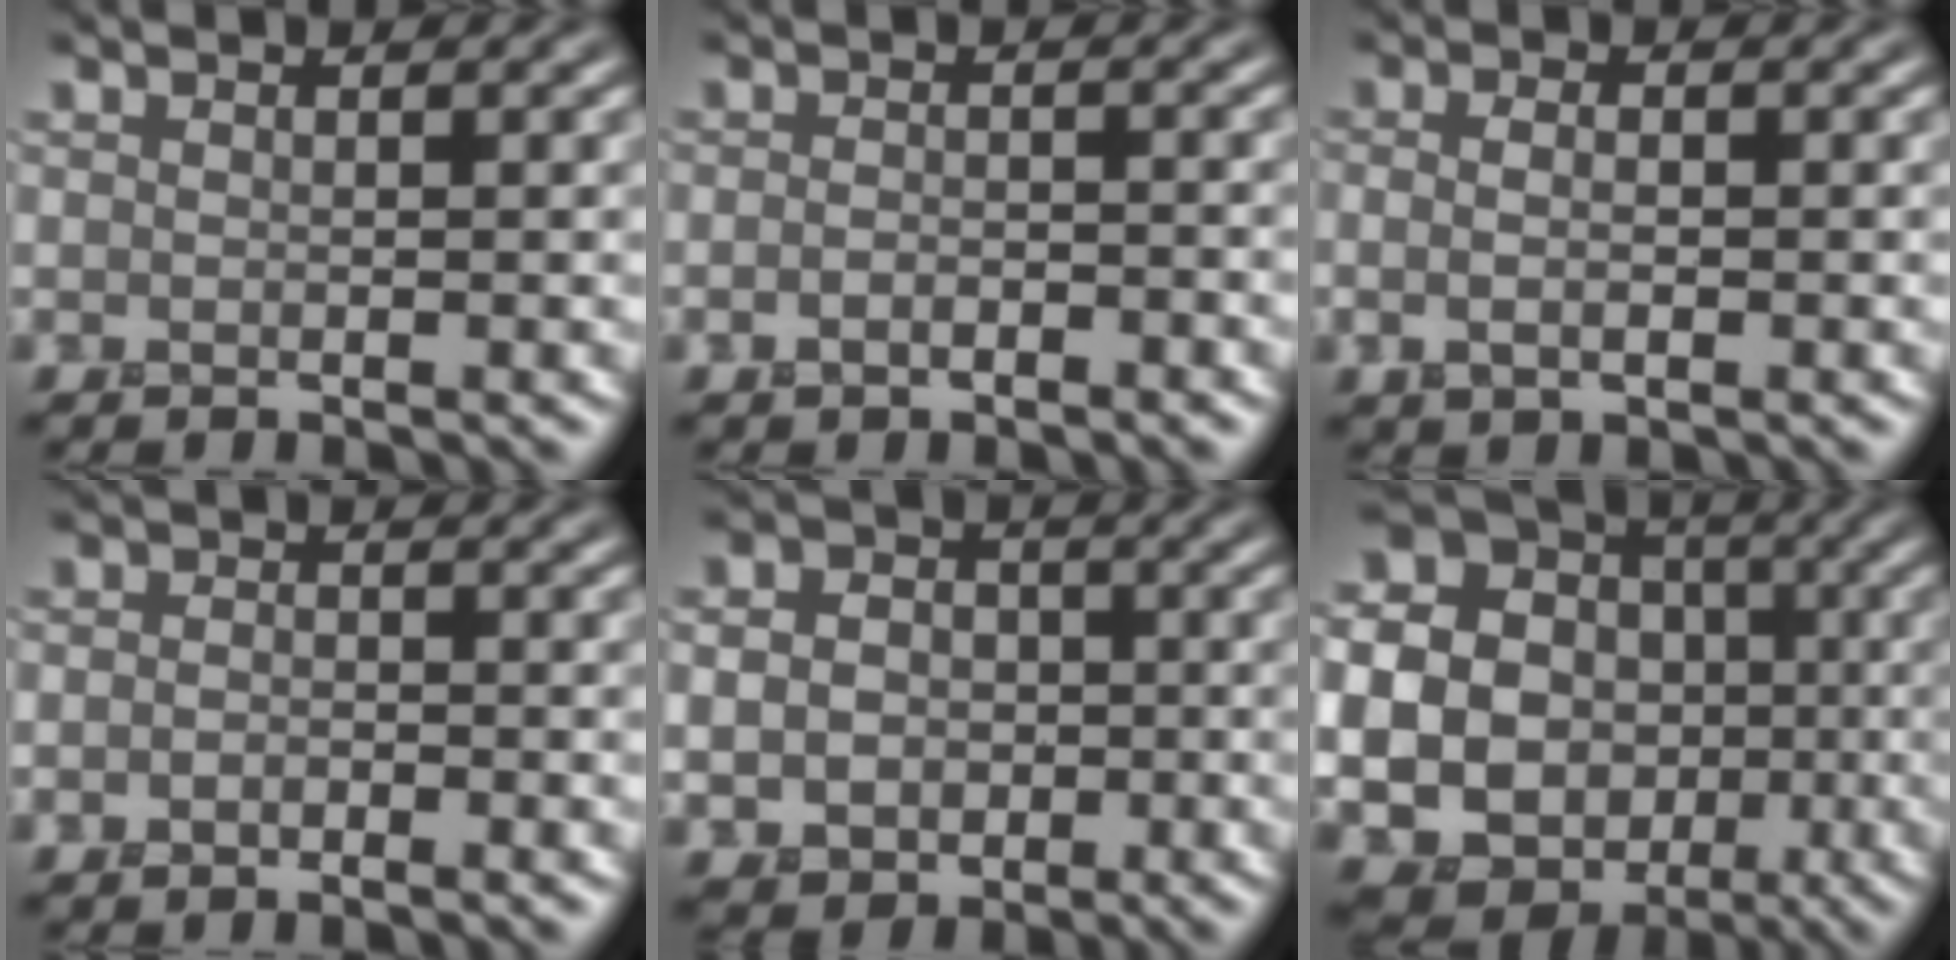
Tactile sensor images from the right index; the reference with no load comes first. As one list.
[{"total": 1.6, "force": [-0.8, 0.7, 1.2], "torque": [-0.023, -0.001, -0.018]}, {"total": 2.1, "force": [-0.2, 1.0, 1.8], "torque": [-0.038, -0.002, -0.006]}, {"total": 1.9, "force": [-0.8, 1.2, 1.3], "torque": [-0.017, 0.001, -0.015]}, {"total": 5.4, "force": [-0.6, 4.5, 2.8], "torque": [-0.045, -0.010, -0.016]}, {"total": 27.9, "force": [-3.4, 26.3, 8.7], "torque": [-0.171, -0.005, -0.072]}]